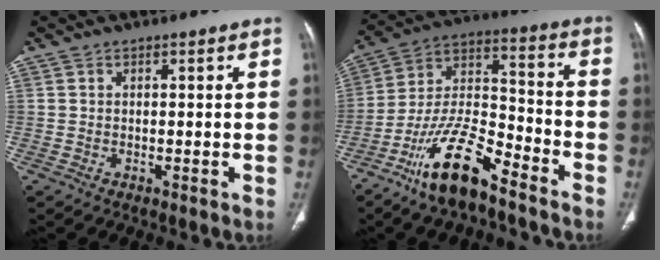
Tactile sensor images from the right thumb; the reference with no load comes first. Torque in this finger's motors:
{"motor_torque": [1.77, -0.14, 1.42, -1.35, 0.47]}